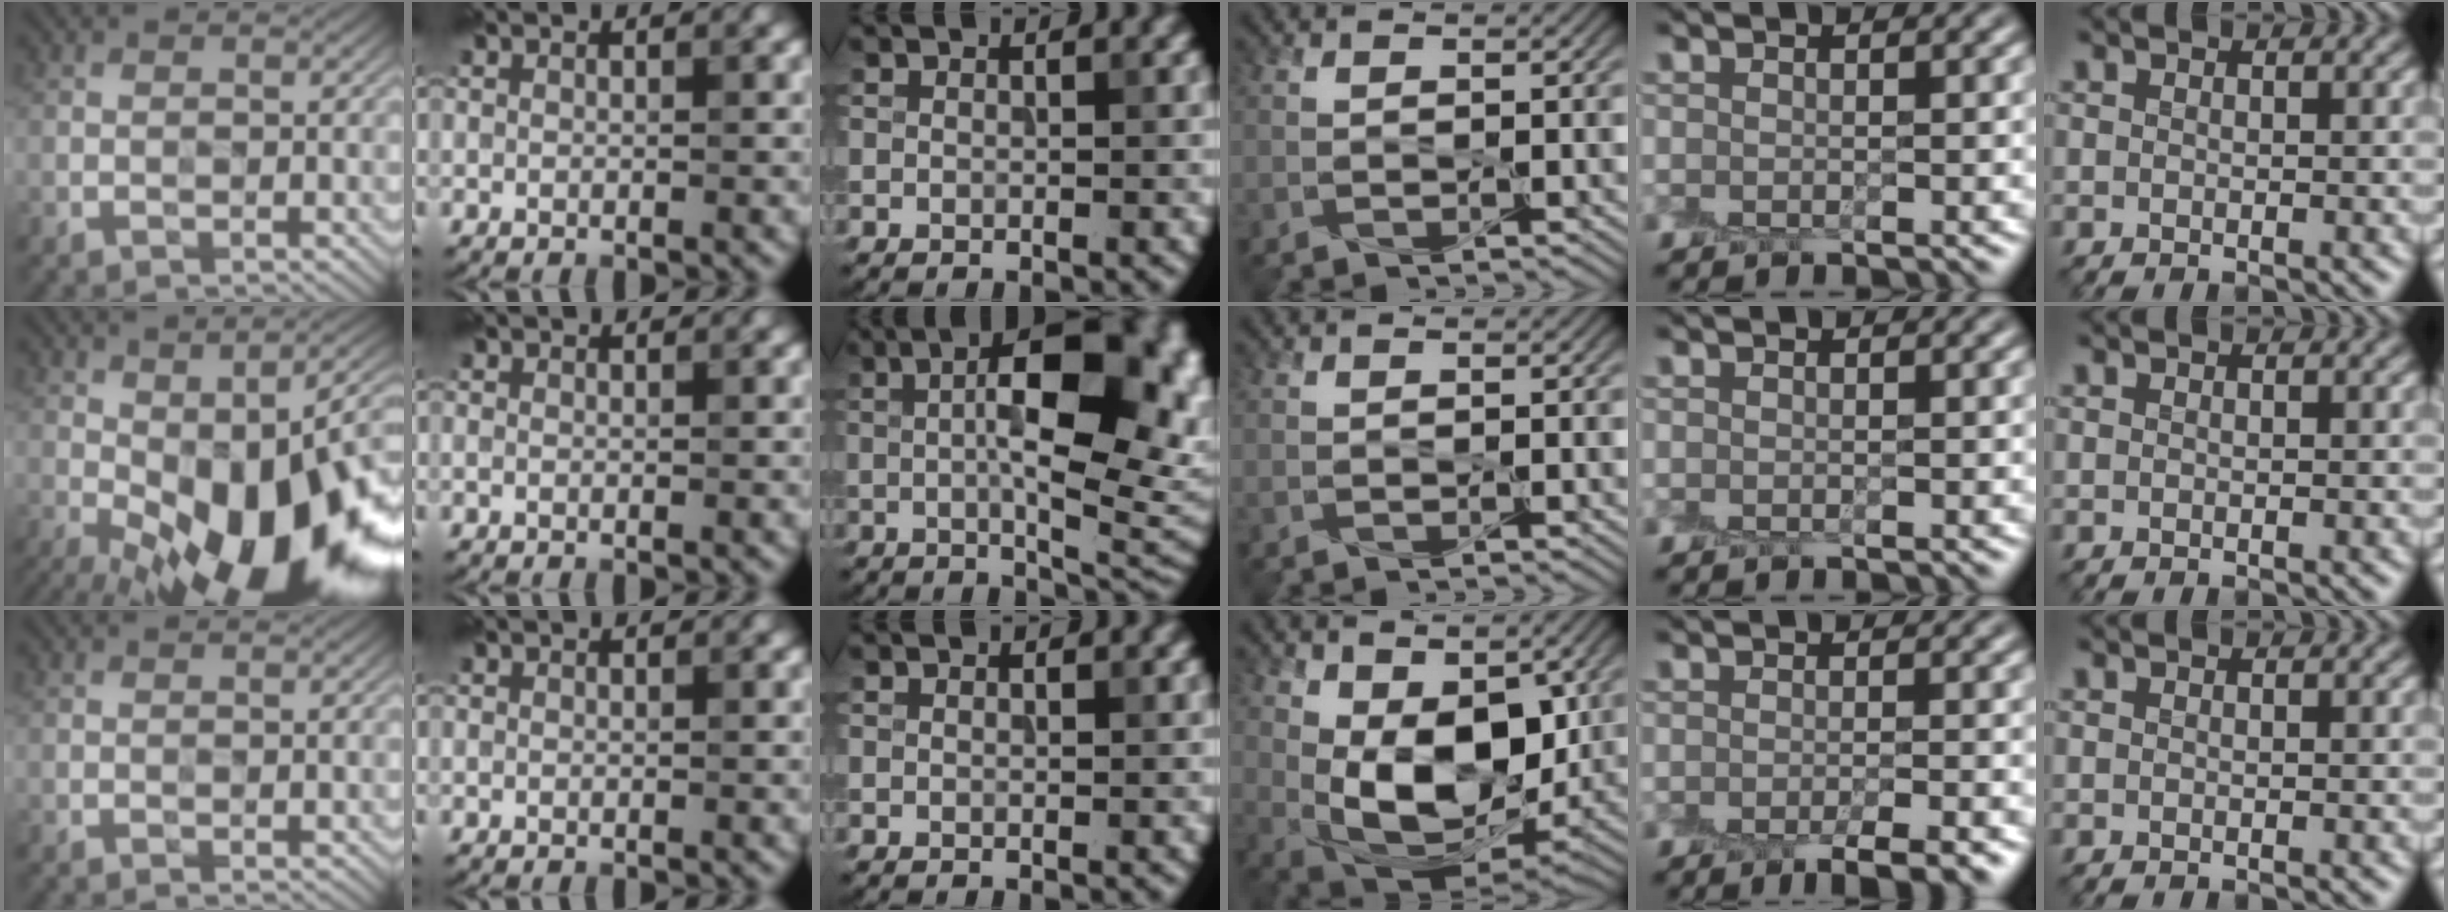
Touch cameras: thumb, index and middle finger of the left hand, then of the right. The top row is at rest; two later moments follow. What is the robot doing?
{"motion": "peel", "object": "plastic wrap"}